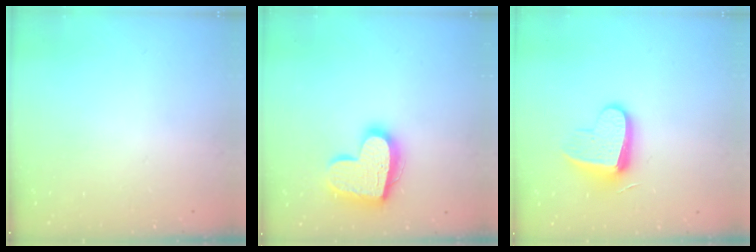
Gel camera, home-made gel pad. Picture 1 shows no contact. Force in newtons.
{"total": 17.4, "press": 17.3, "slide": 1.4}
{"total": 11.6, "press": 11.6, "slide": 0.5}